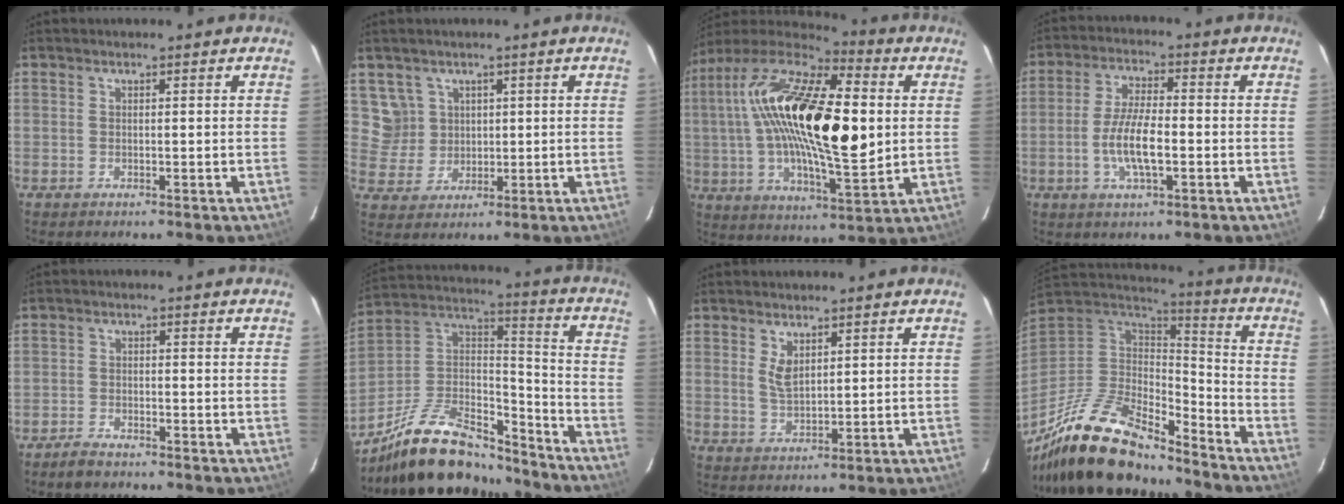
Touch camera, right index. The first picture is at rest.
{"total": 5.5, "force": [2.4, 4.9, 0.3], "torque": [-0.002, 0.012, 0.058]}
{"total": 27.7, "force": [4.0, 9.7, 25.7], "torque": [-0.479, 0.016, 0.055]}
{"total": 8.2, "force": [-2.0, 2.3, 7.7], "torque": [-0.153, 0.000, -0.041]}
{"total": 3.6, "force": [-3.2, 1.2, 1.2], "torque": [-0.043, 0.003, -0.061]}
{"total": 24.0, "force": [-18.2, 9.2, 12.6], "torque": [-0.253, 0.021, -0.293]}
{"total": 3.6, "force": [1.7, 1.6, 2.6], "torque": [-0.047, -0.003, 0.034]}
{"total": 23.4, "force": [-18.3, 7.4, 12.6], "torque": [-0.251, -0.026, -0.322]}